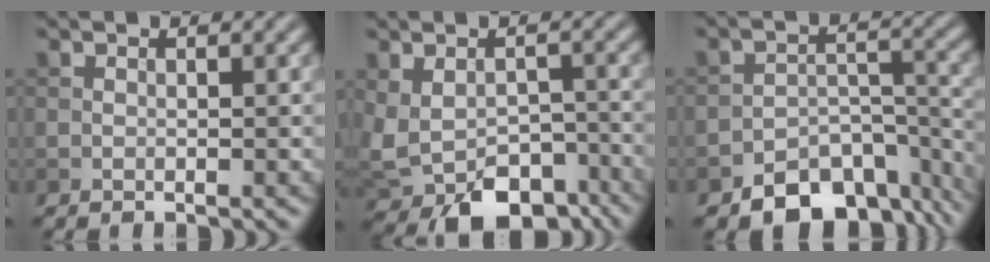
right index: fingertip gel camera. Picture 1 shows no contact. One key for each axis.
{"total": 7.6, "fx": -4.1, "fy": 4.4, "fz": 4.6, "tx": -0.078, "ty": -0.030, "tz": -0.048}
{"total": 8.8, "fx": -6.5, "fy": 4.6, "fz": 3.7, "tx": -0.046, "ty": -0.020, "tz": -0.103}